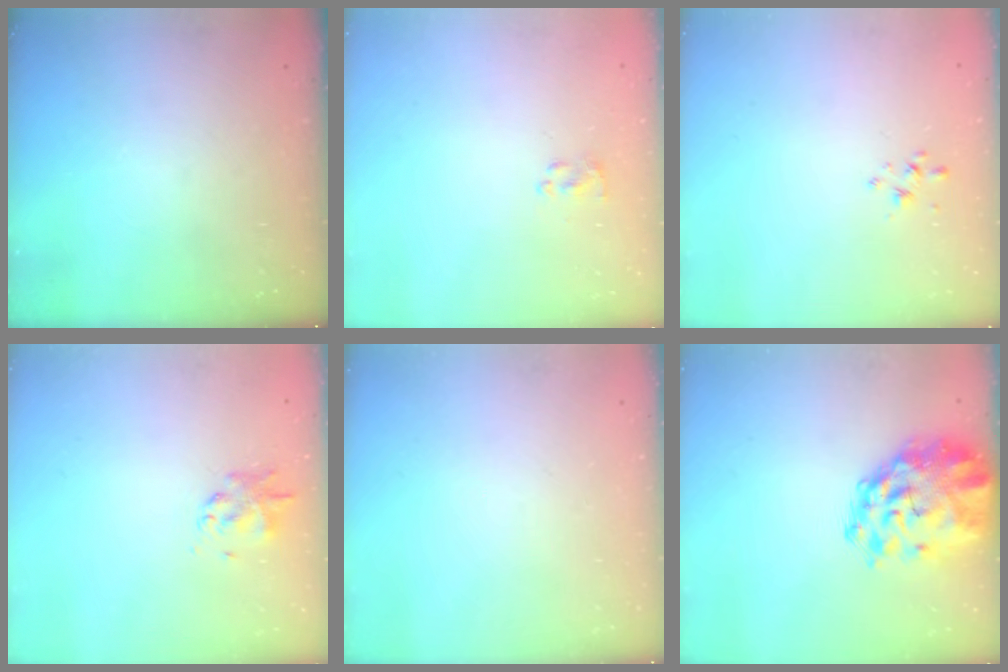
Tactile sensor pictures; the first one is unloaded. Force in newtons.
{"total": 1.4, "press": 1.3, "slide": 0.6}
{"total": 2.7, "press": 2.5, "slide": 0.9}
{"total": 1.8, "press": 1.7, "slide": 0.4}
{"total": 0.0}
{"total": 3.8, "press": 3.5, "slide": 1.3}